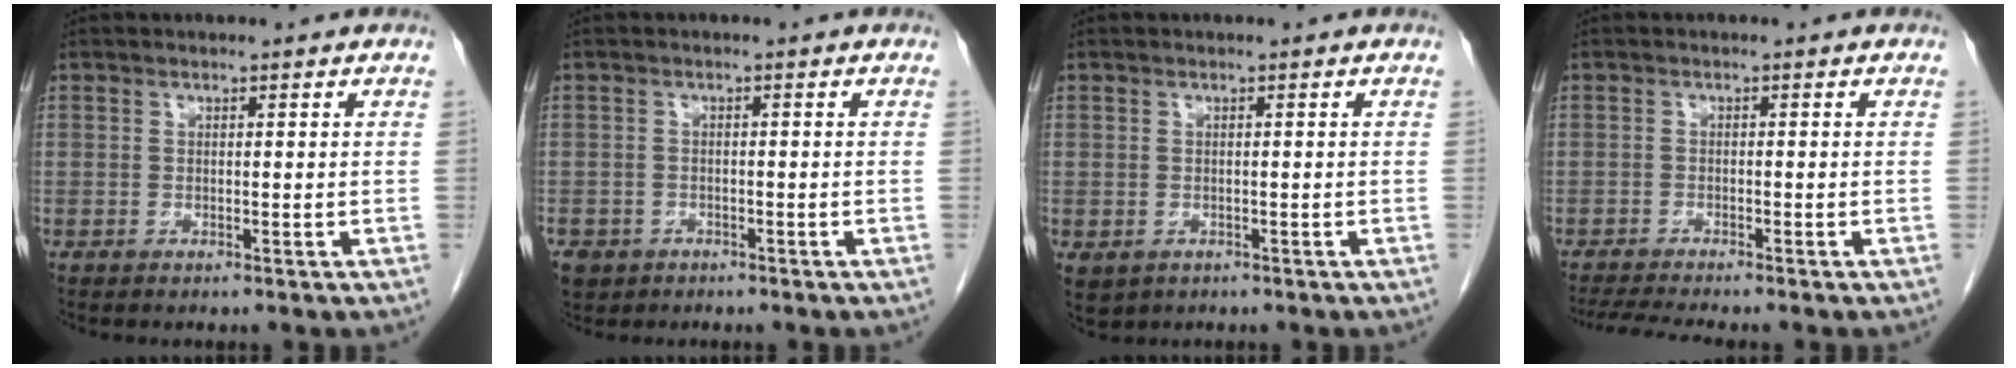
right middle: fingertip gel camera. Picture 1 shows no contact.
{"total": 6.2, "force": [-3.6, 4.7, 2.0], "torque": [-0.056, -0.004, -0.053]}
{"total": 3.2, "force": [-1.5, 2.6, 1.3], "torque": [-0.020, -0.004, -0.013]}
{"total": 5.7, "force": [-5.1, -0.3, 2.6], "torque": [-0.040, -0.016, -0.084]}